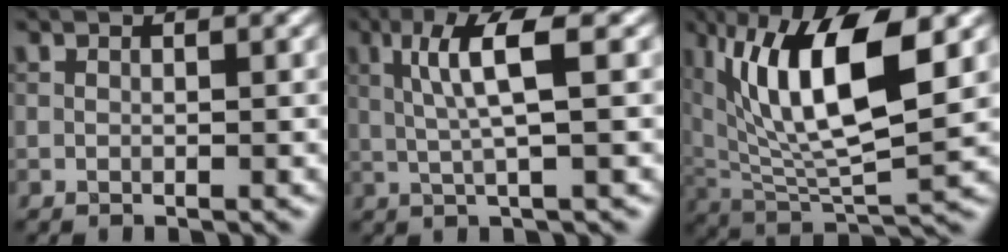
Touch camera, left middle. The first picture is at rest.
{"total": 4.5, "force": [0.9, 0.4, 4.4], "torque": [-0.088, 0.005, 0.020]}
{"total": 10.8, "force": [3.4, 3.7, 9.6], "torque": [-0.171, -0.005, 0.062]}